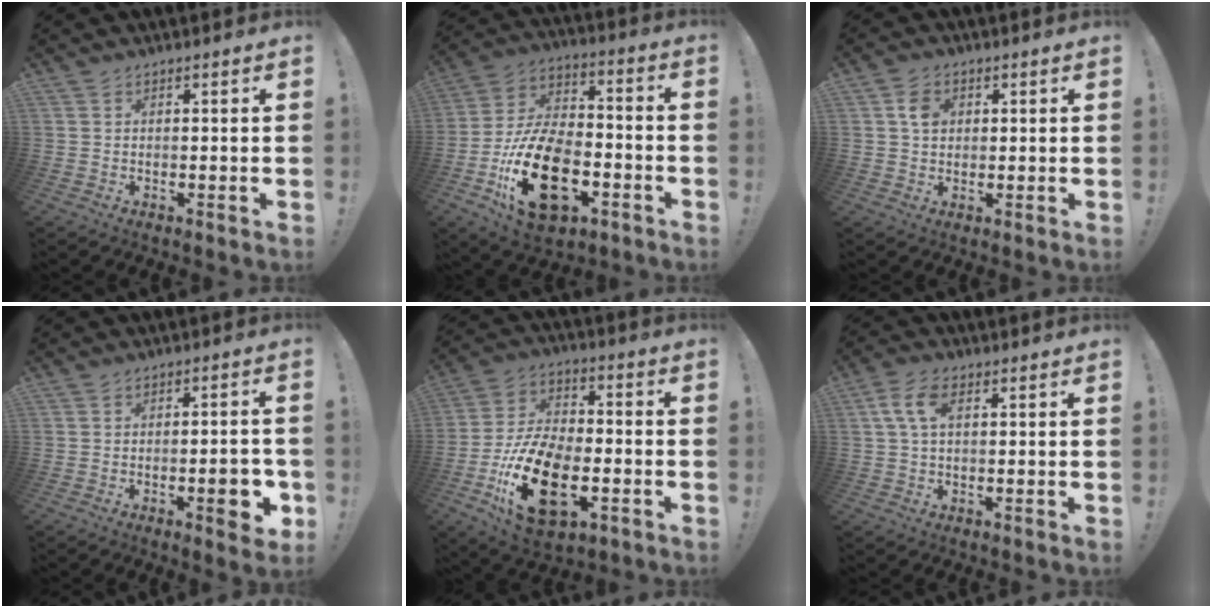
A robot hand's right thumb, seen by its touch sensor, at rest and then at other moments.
{"total": 24.5, "force": [-9.3, 14.3, 17.5], "torque": [-0.340, 0.058, -0.143]}
{"total": 4.5, "force": [1.1, 3.6, 2.6], "torque": [-0.027, -0.001, 0.016]}
{"total": 7.5, "force": [-2.8, 2.0, 6.7], "torque": [-0.081, 0.005, -0.042]}
{"total": 22.3, "force": [-8.0, 12.7, 16.5], "torque": [-0.322, 0.047, -0.123]}
{"total": 6.4, "force": [1.7, 3.6, 5.1], "torque": [-0.104, 0.007, 0.032]}